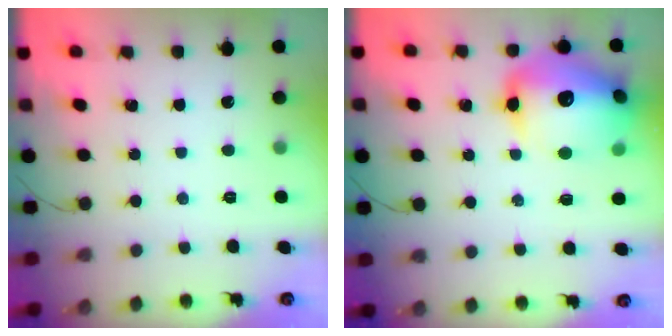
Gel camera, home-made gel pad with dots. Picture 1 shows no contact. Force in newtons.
{"total": 21.2, "press": 20.9, "slide": 3.4}